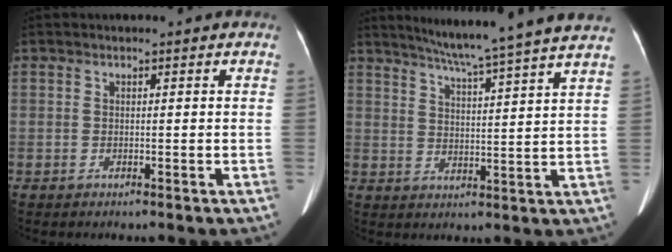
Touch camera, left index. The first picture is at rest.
{"total": 16.7, "force": [14.5, -2.0, 8.1], "torque": [-0.132, -0.019, 0.185]}